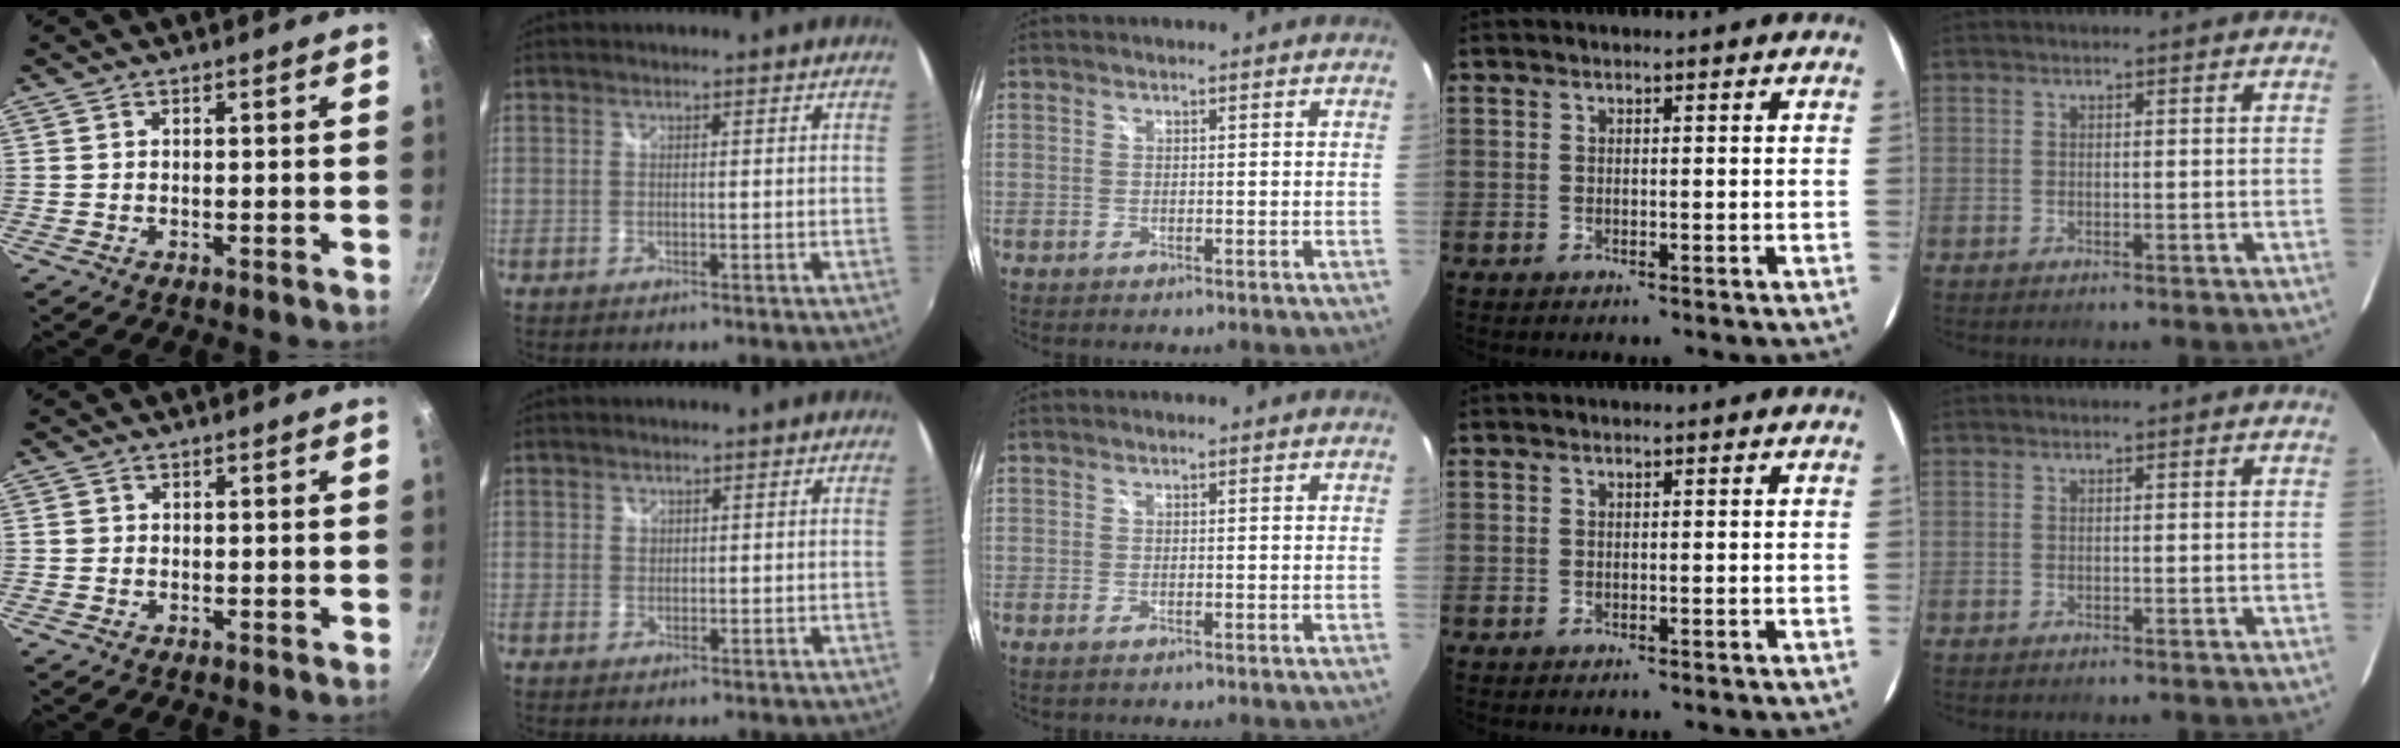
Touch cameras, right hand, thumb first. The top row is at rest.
{"thumb": {"total": 0.9, "force": [-0.1, 0.9, 0.2], "torque": [-0.002, 0.003, -0.002]}, "index": {"total": 0.9, "force": [0.4, 0.8, 0.1], "torque": [0.000, 0.003, 0.004]}, "middle": {"total": 0.7, "force": [-0.4, 0.1, 0.6], "torque": [-0.013, -0.004, -0.009]}}